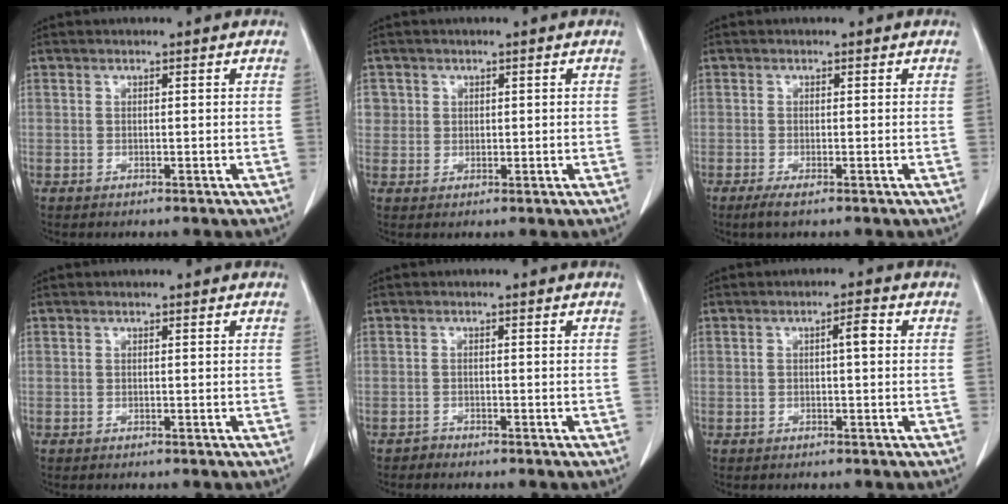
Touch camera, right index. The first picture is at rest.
{"total": 2.5, "force": [0.8, 2.3, 0.1], "torque": [0.017, 0.001, 0.014]}
{"total": 1.8, "force": [-1.1, 0.0, 1.4], "torque": [-0.027, -0.006, -0.021]}
{"total": 0.0}
{"total": 0.8, "force": [-0.8, 0.2, -0.2], "torque": [0.001, -0.001, -0.017]}
{"total": 2.2, "force": [0.3, 0.4, 2.2], "torque": [-0.032, 0.007, 0.007]}